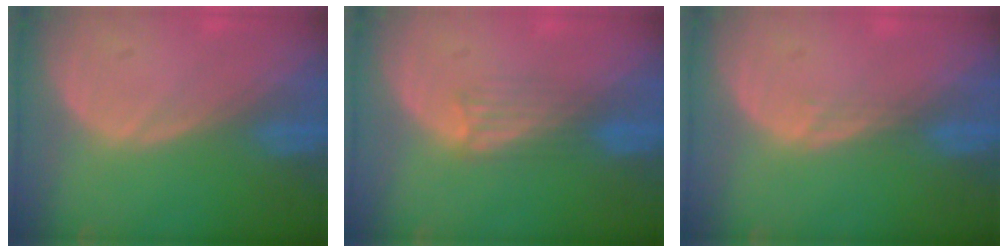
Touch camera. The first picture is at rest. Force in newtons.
{"total": 3.0, "press": 2.8, "slide": 1.3}
{"total": 1.1, "press": 0.9, "slide": 0.7}